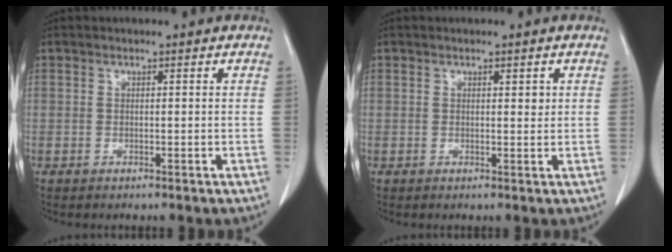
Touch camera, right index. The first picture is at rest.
{"total": 1.3, "force": [0.5, 0.5, 1.0], "torque": [-0.015, -0.001, 0.007]}